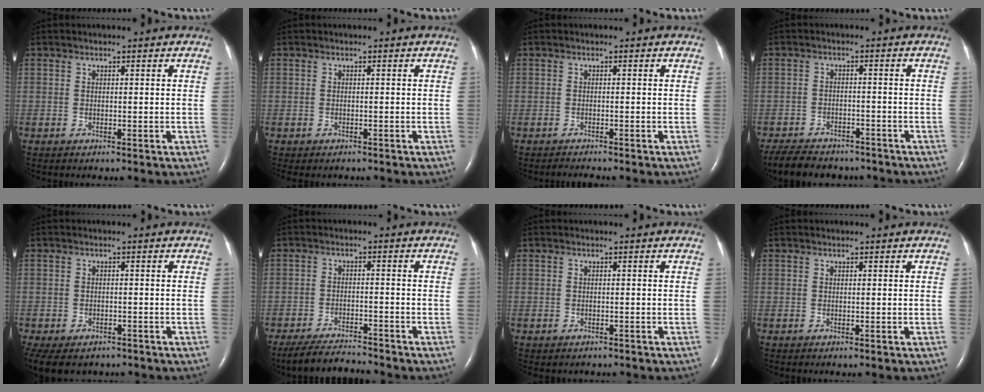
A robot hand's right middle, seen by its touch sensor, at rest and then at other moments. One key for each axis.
{"total": 2.3, "fx": -1.9, "fy": 1.0, "fz": 0.7, "tx": -0.009, "ty": -0.003, "tz": -0.022}
{"total": 1.4, "fx": -1.4, "fy": -0.1, "fz": 0.3, "tx": -0.011, "ty": -0.006, "tz": -0.019}
{"total": 12.2, "fx": -10.3, "fy": 4.6, "fz": 4.7, "tx": -0.097, "ty": -0.006, "tz": -0.145}
{"total": 11.6, "fx": -7.7, "fy": 7.1, "fz": 5.0, "tx": -0.132, "ty": -0.017, "tz": -0.096}
{"total": 6.5, "fx": -6.3, "fy": 0.2, "fz": 1.6, "tx": -0.030, "ty": -0.015, "tz": -0.111}
{"total": 1.1, "fx": -0.9, "fy": 0.7, "fz": 0.1, "tx": -0.009, "ty": 0.001, "tz": -0.012}
{"total": 0.0}